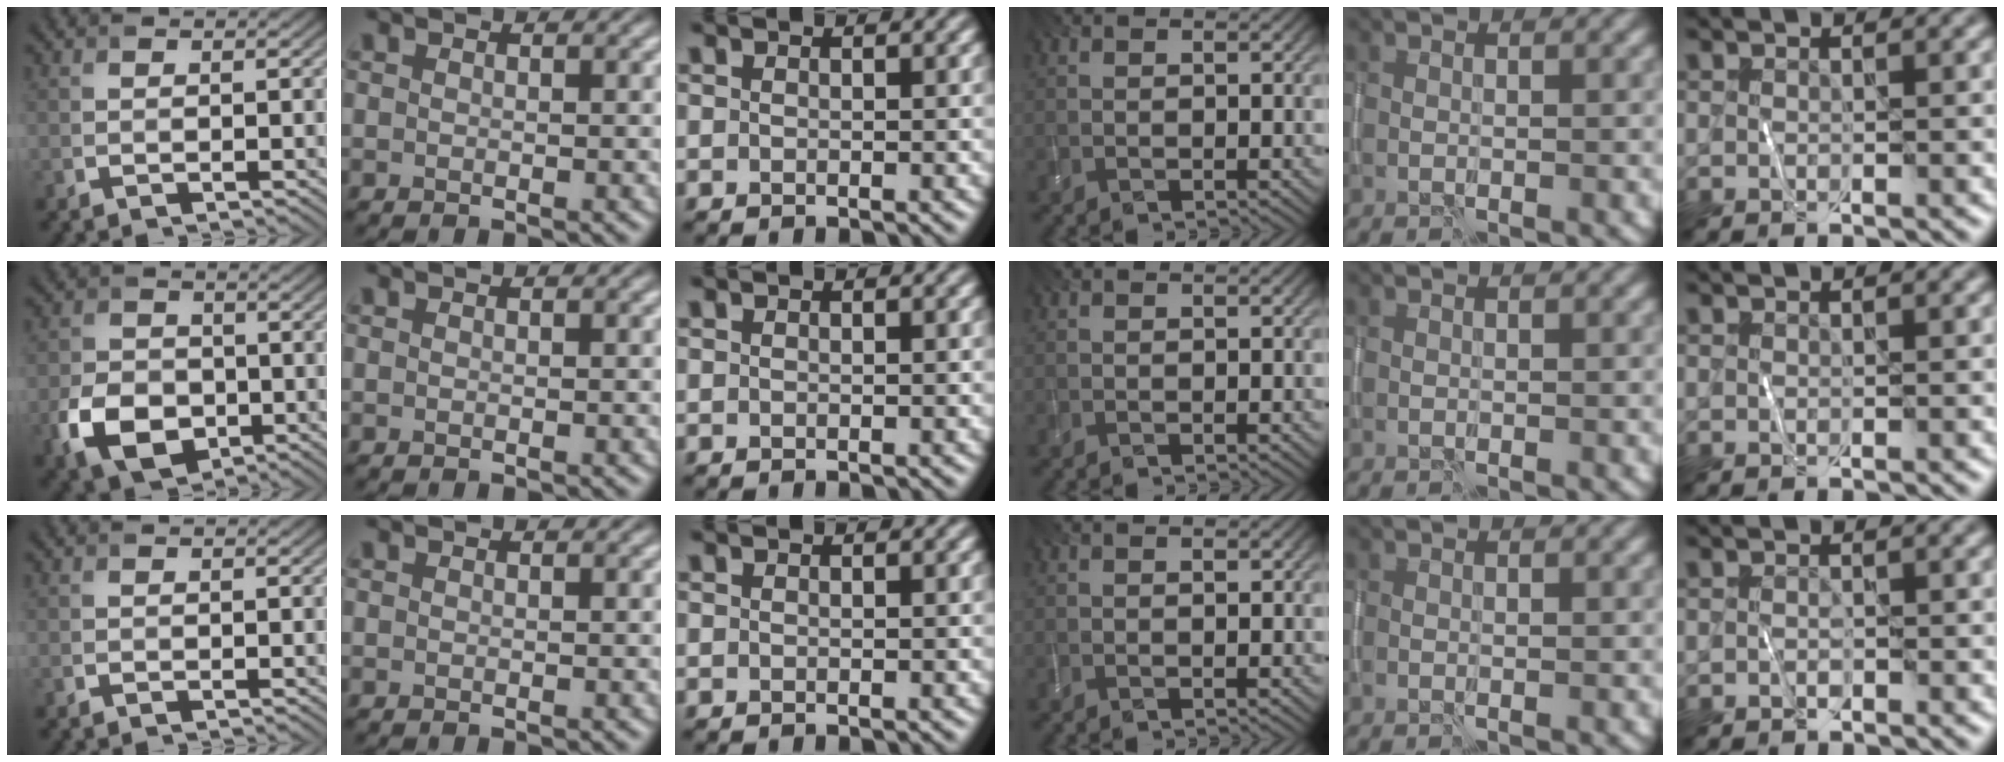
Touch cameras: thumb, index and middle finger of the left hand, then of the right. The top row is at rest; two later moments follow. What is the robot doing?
{"motion": "wipe", "object": "whiteboard"}